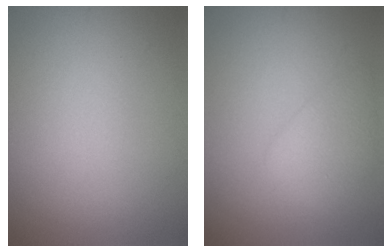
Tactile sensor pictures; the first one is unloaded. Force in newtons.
{"total": 2.6, "press": 2.6, "slide": 0.0}